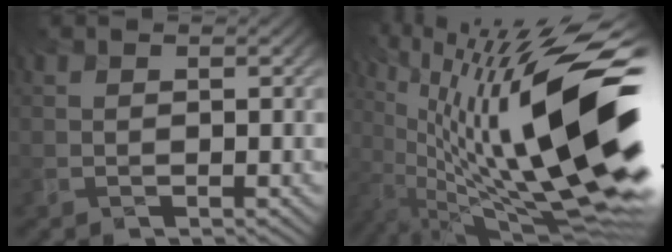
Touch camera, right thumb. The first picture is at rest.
{"total": 20.0, "force": [-0.7, 7.8, 18.5], "torque": [-0.355, -0.020, 0.001]}